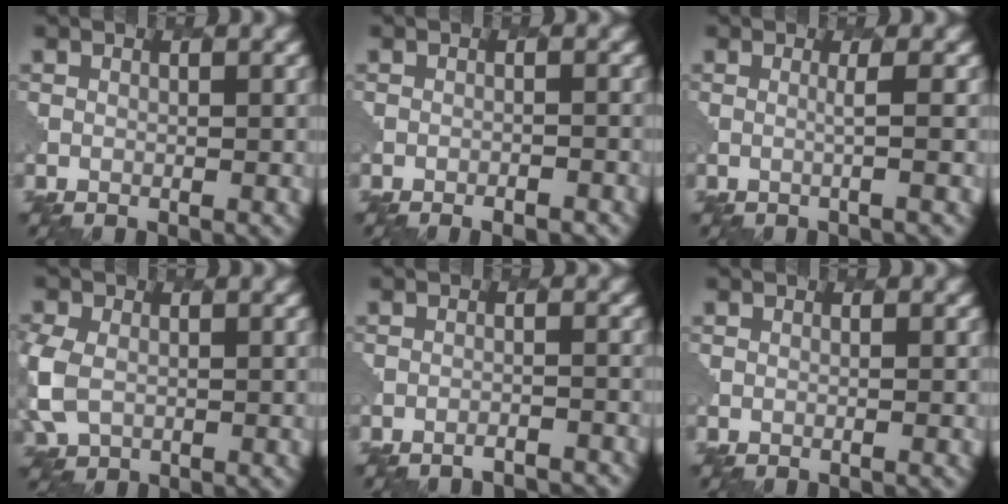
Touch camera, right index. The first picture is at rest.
{"total": 2.4, "force": [-2.0, 0.6, 1.2], "torque": [-0.006, 0.013, -0.030]}
{"total": 1.3, "force": [0.2, 0.2, 1.3], "torque": [-0.018, -0.004, -0.011]}
{"total": 4.6, "force": [-0.5, 3.7, 2.7], "torque": [-0.076, -0.011, -0.015]}
{"total": 3.7, "force": [-3.6, 0.5, 0.8], "torque": [-0.004, 0.013, -0.050]}
{"total": 0.0}